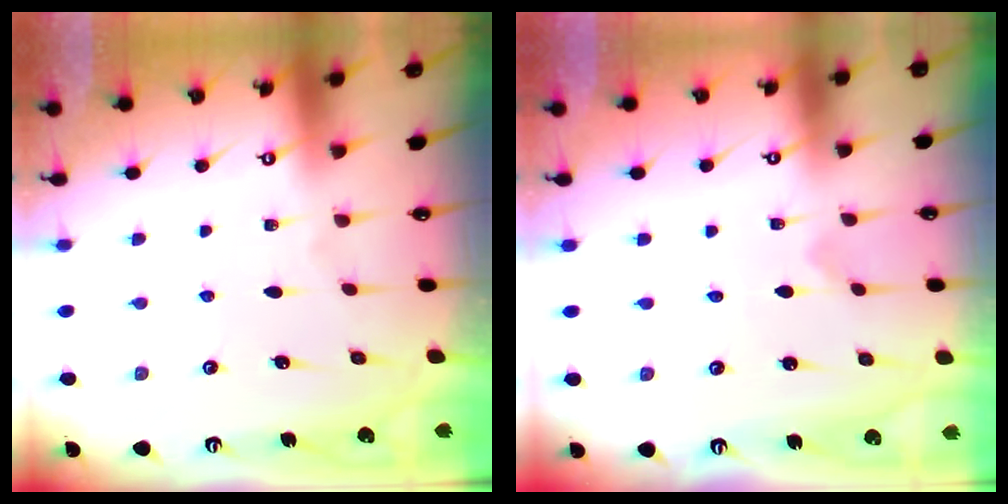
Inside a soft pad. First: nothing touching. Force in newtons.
{"total": 0.0}